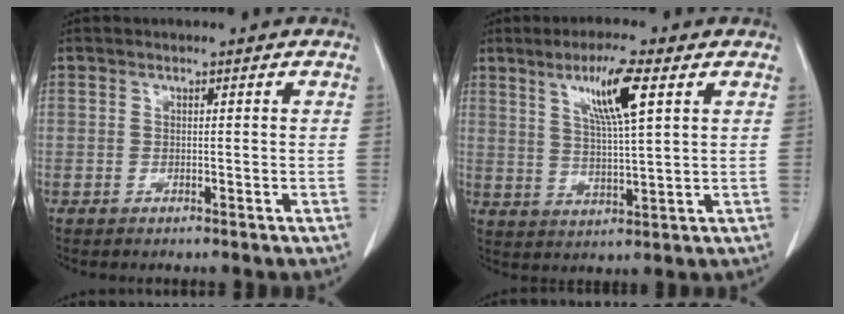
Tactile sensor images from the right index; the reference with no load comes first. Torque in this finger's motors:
{"motor_torque": [0.26, 0.20, 0.18, 0.07]}